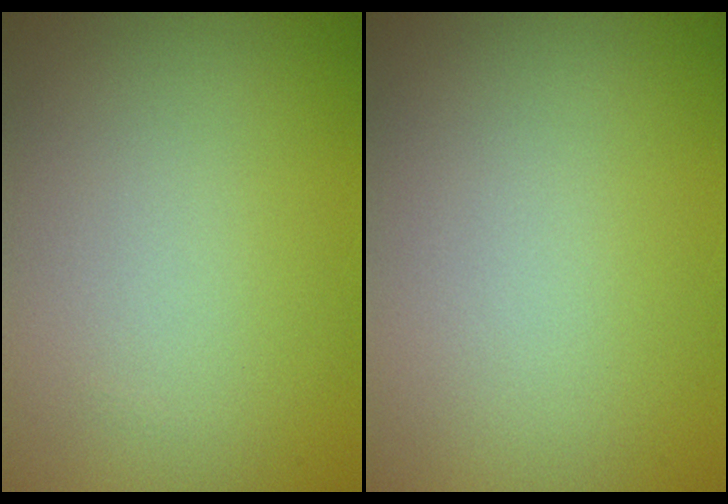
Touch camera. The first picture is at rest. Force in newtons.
{"total": 0.0}